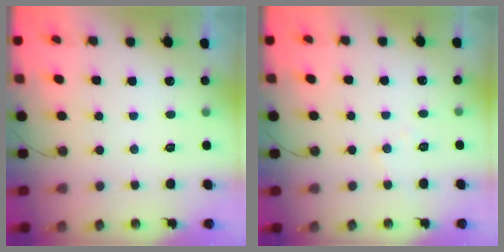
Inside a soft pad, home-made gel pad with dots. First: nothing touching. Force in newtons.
{"total": 6.4, "press": 6.3, "slide": 1.0}